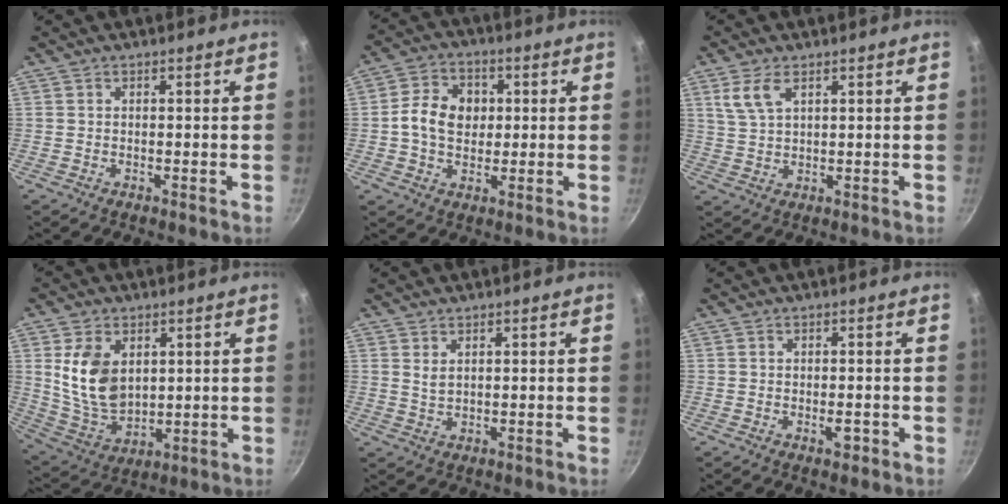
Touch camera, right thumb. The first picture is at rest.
{"total": 9.5, "force": [0.5, 7.4, 6.0], "torque": [-0.084, 0.012, 0.002]}
{"total": 5.0, "force": [2.6, 2.4, 3.6], "torque": [-0.076, -0.001, 0.059]}
{"total": 12.7, "force": [3.1, 8.4, 9.0], "torque": [-0.148, -0.020, 0.075]}
{"total": 1.9, "force": [0.9, 0.9, 1.3], "torque": [-0.024, -0.007, 0.024]}
{"total": 1.7, "force": [-0.7, 1.0, 1.2], "torque": [-0.011, 0.004, -0.010]}